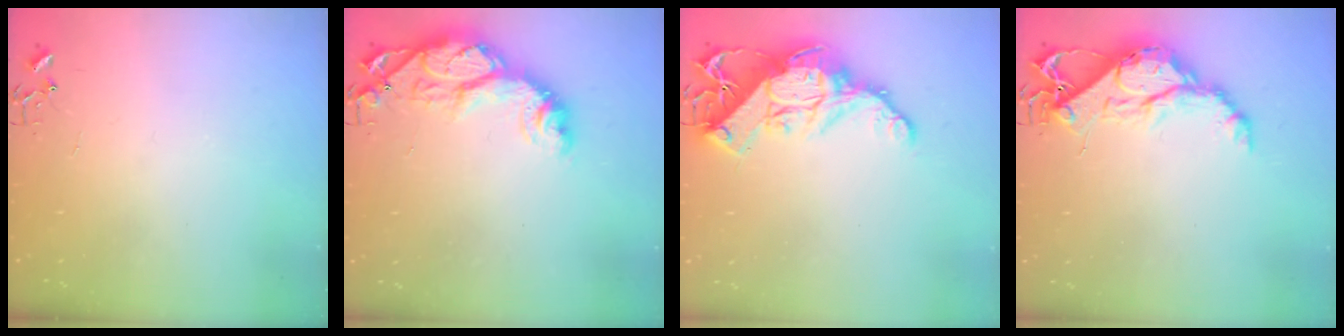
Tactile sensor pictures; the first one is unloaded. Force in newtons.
{"total": 16.0, "press": 15.9, "slide": 1.3}
{"total": 16.5, "press": 16.5, "slide": 1.6}
{"total": 14.3, "press": 14.3, "slide": 1.1}